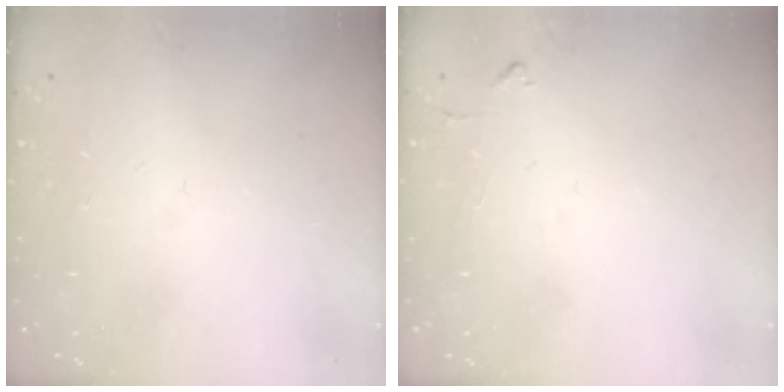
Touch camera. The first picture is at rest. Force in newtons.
{"total": 4.1, "press": 4.0, "slide": 0.6}